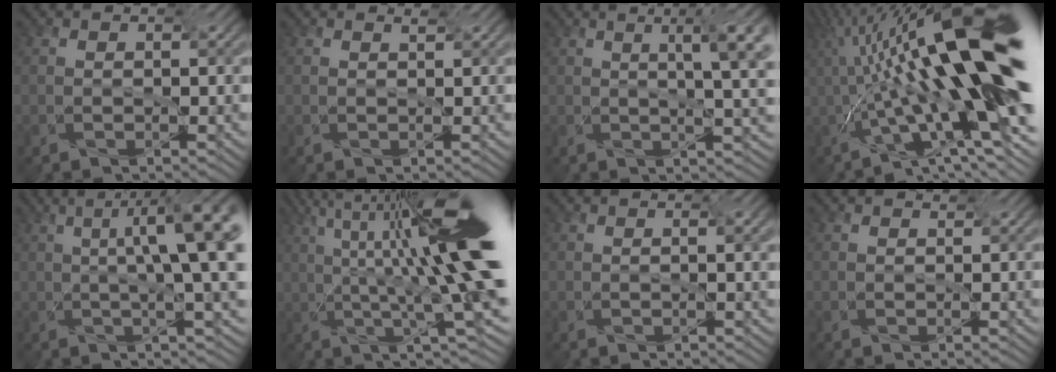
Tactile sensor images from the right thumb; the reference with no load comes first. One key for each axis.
{"total": 1.0, "fx": 1.0, "fy": -0.2, "fz": -0.1, "tx": 0.007, "ty": -0.004, "tz": 0.017}
{"total": 9.7, "fx": 2.5, "fy": 3.0, "fz": 8.8, "tx": -0.111, "ty": 0.033, "tz": 0.035}
{"total": 18.0, "fx": 0.1, "fy": 4.1, "fz": 17.6, "tx": -0.263, "ty": 0.040, "tz": -0.005}
{"total": 12.4, "fx": 2.4, "fy": 3.6, "fz": 11.6, "tx": -0.151, "ty": 0.029, "tz": 0.035}
{"total": 14.6, "fx": 2.7, "fy": 3.0, "fz": 14.0, "tx": -0.242, "ty": 0.025, "tz": 0.059}
{"total": 2.0, "fx": 0.6, "fy": 0.1, "fz": 1.9, "tx": -0.025, "ty": 0.006, "tz": 0.008}
{"total": 0.9, "fx": 0.9, "fy": 0.1, "fz": -0.1, "tx": 0.005, "ty": -0.003, "tz": 0.015}